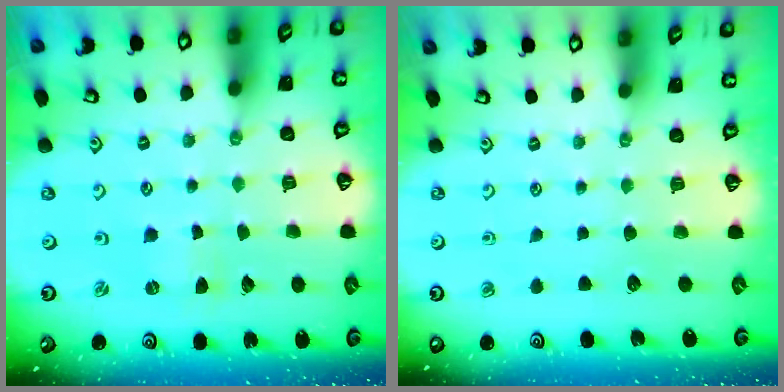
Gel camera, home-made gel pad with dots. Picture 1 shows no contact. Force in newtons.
{"total": 0.0}